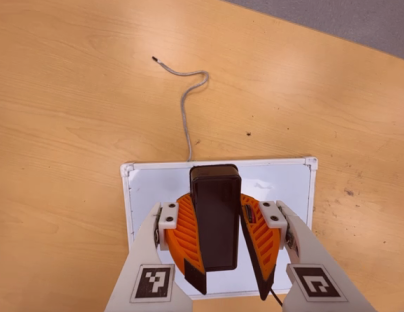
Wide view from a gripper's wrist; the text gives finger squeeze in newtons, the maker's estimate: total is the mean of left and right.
{"total": 10.4, "left": 9.9, "right": 11.0}